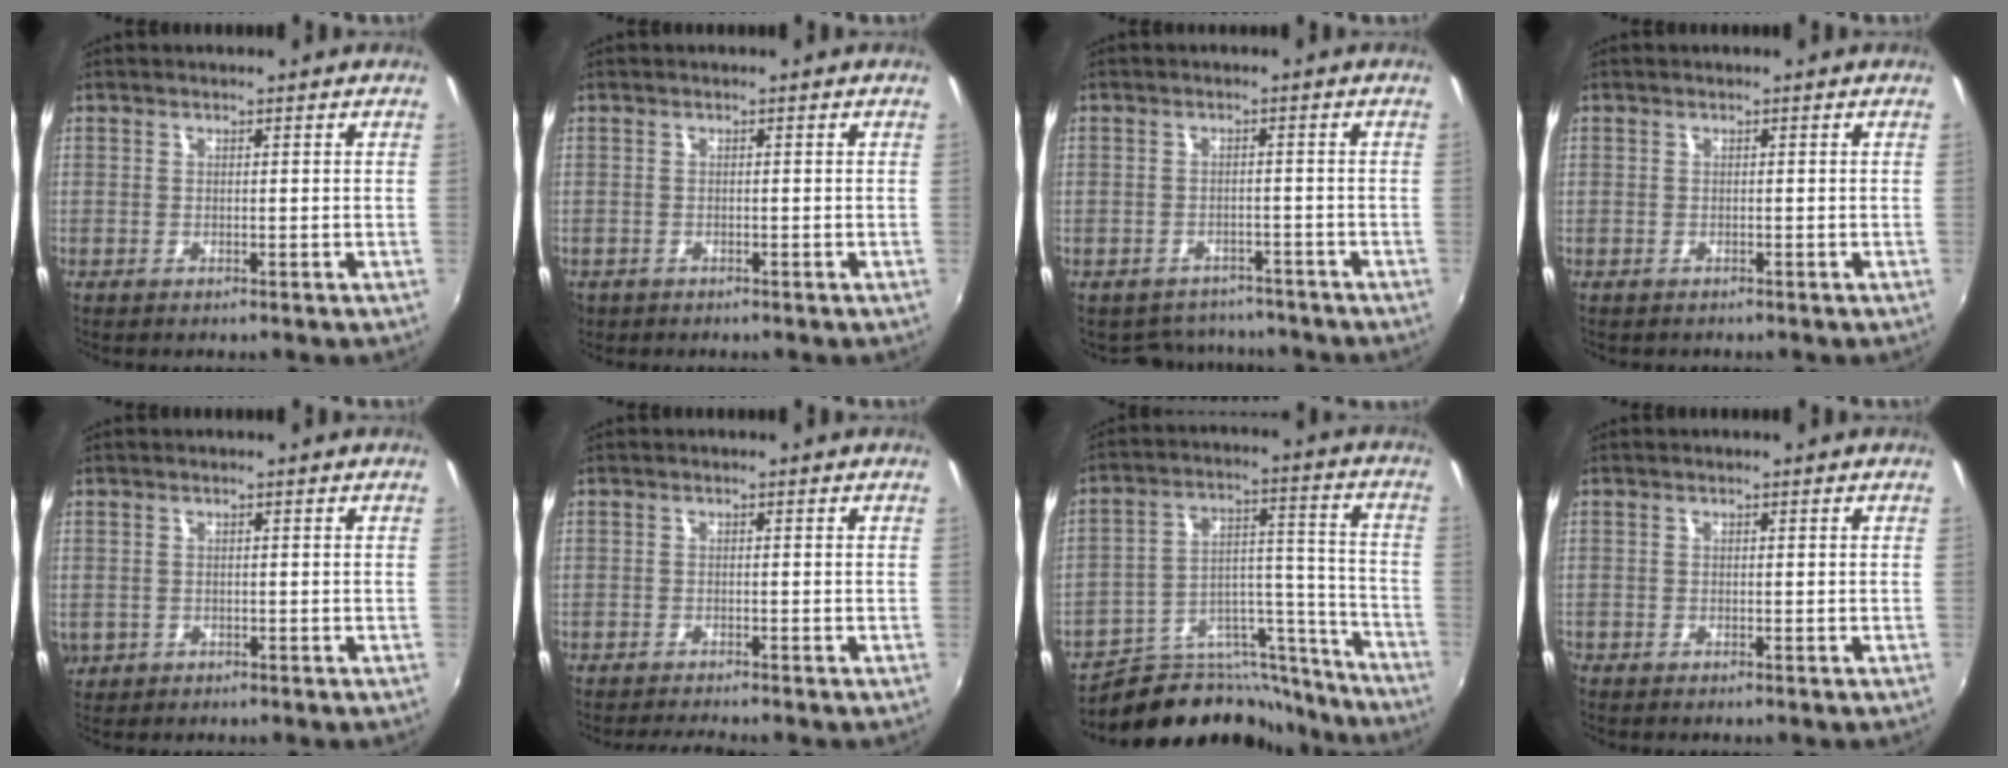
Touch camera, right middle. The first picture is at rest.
{"total": 1.4, "force": [-0.8, 1.1, 0.4], "torque": [-0.013, -0.005, -0.013]}
{"total": 6.8, "force": [-6.1, 3.1, 0.8], "torque": [-0.027, 0.011, -0.081]}
{"total": 0.5, "force": [-0.4, 0.3, -0.1], "torque": [0.000, 0.000, -0.006]}
{"total": 3.3, "force": [-0.5, 2.9, 1.4], "torque": [-0.030, -0.004, -0.003]}
{"total": 2.9, "force": [-2.7, -0.3, 0.9], "torque": [-0.027, -0.012, -0.049]}
{"total": 18.8, "force": [-16.8, 6.6, 5.1], "torque": [-0.068, 0.055, -0.244]}
{"total": 0.0}